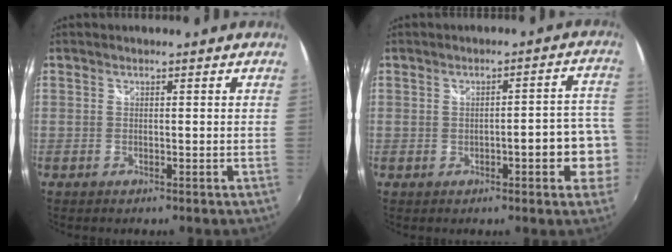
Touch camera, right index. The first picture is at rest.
{"total": 6.9, "force": [-2.2, 1.6, 6.4], "torque": [-0.081, 0.010, -0.019]}